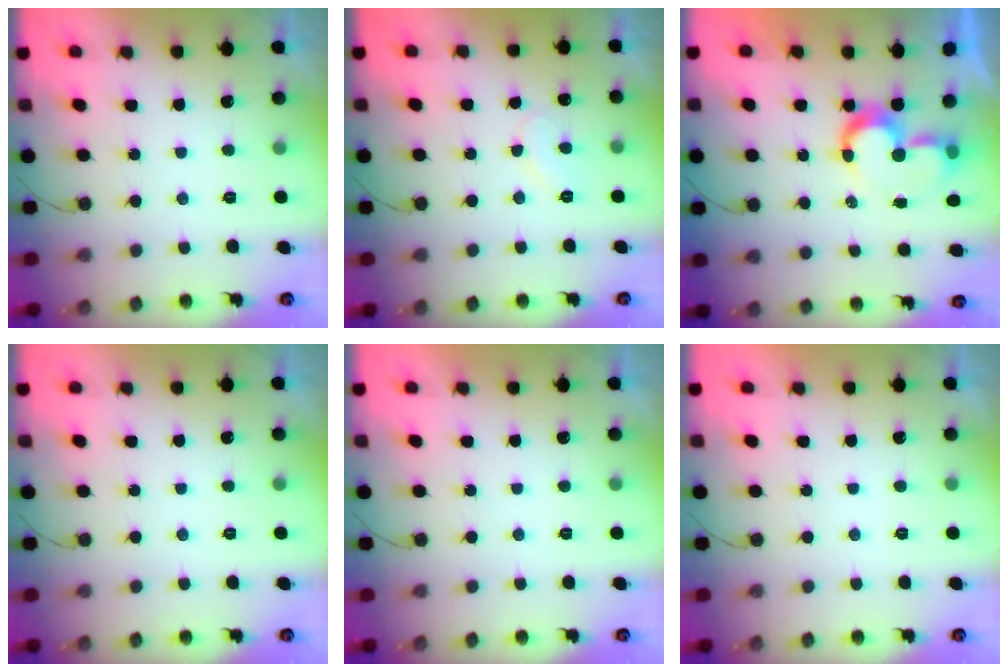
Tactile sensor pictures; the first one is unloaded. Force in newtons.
{"total": 7.2, "press": 7.2, "slide": 0.5}
{"total": 8.3, "press": 8.3, "slide": 0.2}
{"total": 0.0}
{"total": 1.8, "press": 1.8, "slide": 0.1}
{"total": 1.8, "press": 1.8, "slide": 0.1}